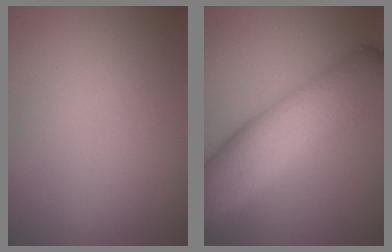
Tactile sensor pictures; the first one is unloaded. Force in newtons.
{"total": 9.3, "press": 9.3, "slide": 0.3}